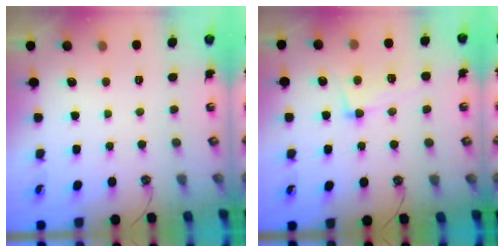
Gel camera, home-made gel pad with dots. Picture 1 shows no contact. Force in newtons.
{"total": 6.4, "press": 6.2, "slide": 1.7}